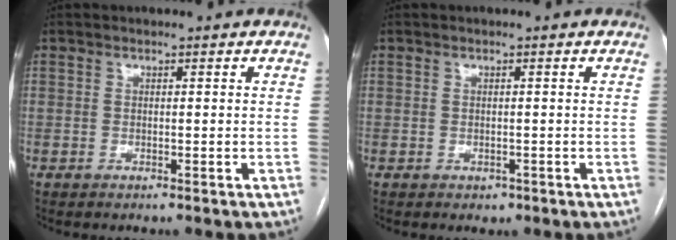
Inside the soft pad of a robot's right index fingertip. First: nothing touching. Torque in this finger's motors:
{"motor_torque": [-0.02, 0.00, -0.01, 0.01]}